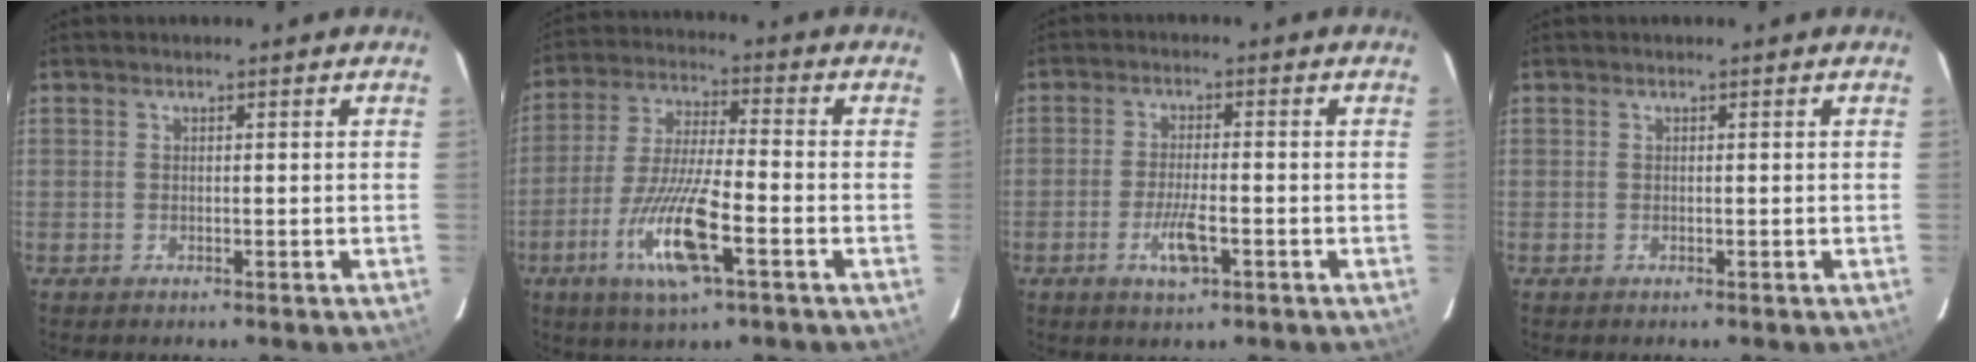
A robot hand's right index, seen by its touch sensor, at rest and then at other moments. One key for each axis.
{"total": 13.0, "fx": -5.2, "fy": 1.6, "fz": 11.8, "tx": -0.235, "ty": -0.020, "tz": -0.095}
{"total": 4.8, "fx": -1.9, "fy": 1.0, "fz": 4.3, "tx": -0.085, "ty": -0.004, "tz": -0.032}
{"total": 0.0}